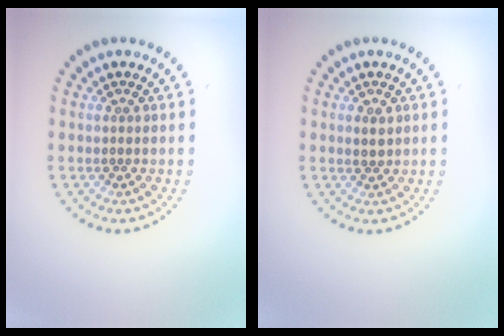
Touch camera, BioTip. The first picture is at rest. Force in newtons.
{"total": 1.2, "press": 1.1, "slide": 0.3}